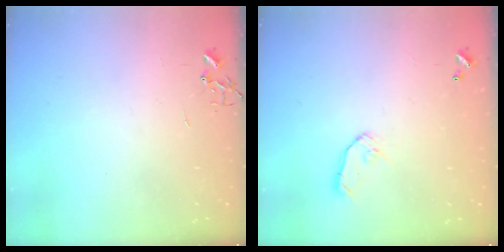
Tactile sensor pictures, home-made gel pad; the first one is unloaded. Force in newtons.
{"total": 7.3, "press": 7.3, "slide": 0.4}